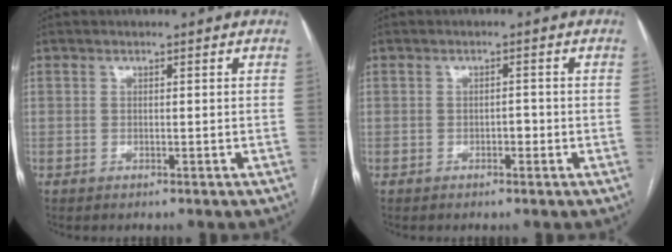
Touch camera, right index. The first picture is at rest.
{"total": 1.3, "force": [-0.5, 0.7, 1.0], "torque": [-0.013, 0.003, -0.008]}